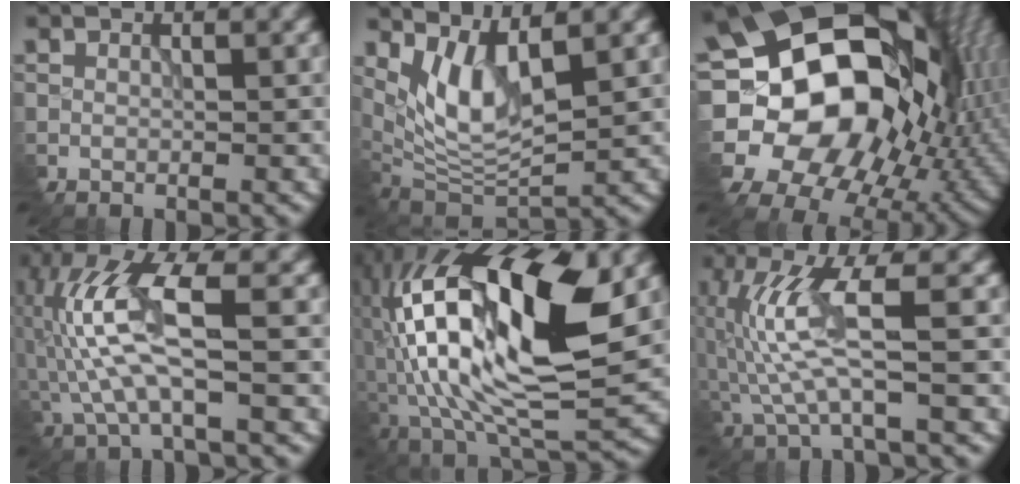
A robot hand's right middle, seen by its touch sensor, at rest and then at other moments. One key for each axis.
{"total": 5.6, "fx": 1.9, "fy": 2.2, "fz": 4.8, "tx": -0.095, "ty": -0.020, "tz": 0.047}
{"total": 21.8, "fx": 1.4, "fy": 17.2, "fz": 13.3, "tx": -0.240, "ty": 0.005, "tz": 0.021}
{"total": 7.7, "fx": -1.5, "fy": 1.9, "fz": 7.3, "tx": -0.175, "ty": 0.023, "tz": -0.027}
{"total": 17.6, "fx": 0.5, "fy": 7.8, "fz": 15.7, "tx": -0.288, "ty": 0.017, "tz": 0.000}
{"total": 6.1, "fx": -1.1, "fy": 0.9, "fz": 5.9, "tx": -0.139, "ty": 0.010, "tz": -0.013}